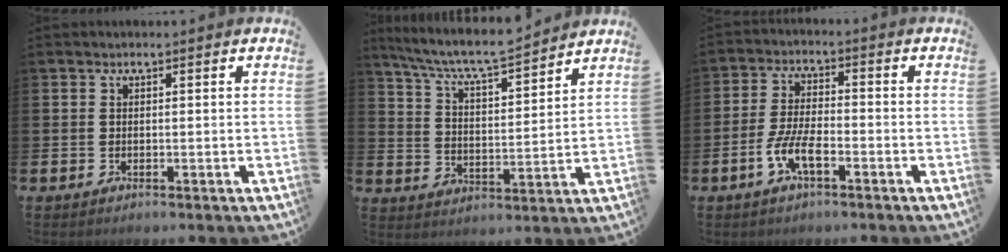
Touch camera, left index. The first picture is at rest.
{"total": 7.4, "force": [7.0, 0.5, 2.4], "torque": [-0.072, -0.051, 0.120]}
{"total": 5.3, "force": [-2.5, 1.7, 4.4], "torque": [-0.091, 0.000, -0.049]}